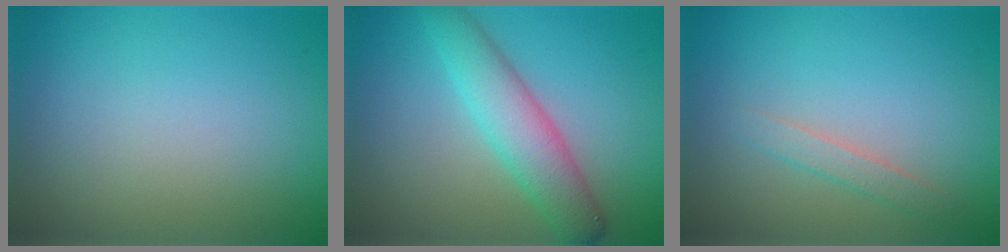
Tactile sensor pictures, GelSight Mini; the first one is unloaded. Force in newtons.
{"total": 4.8, "press": 4.8, "slide": 0.1}
{"total": 1.5, "press": 1.5, "slide": 0.1}